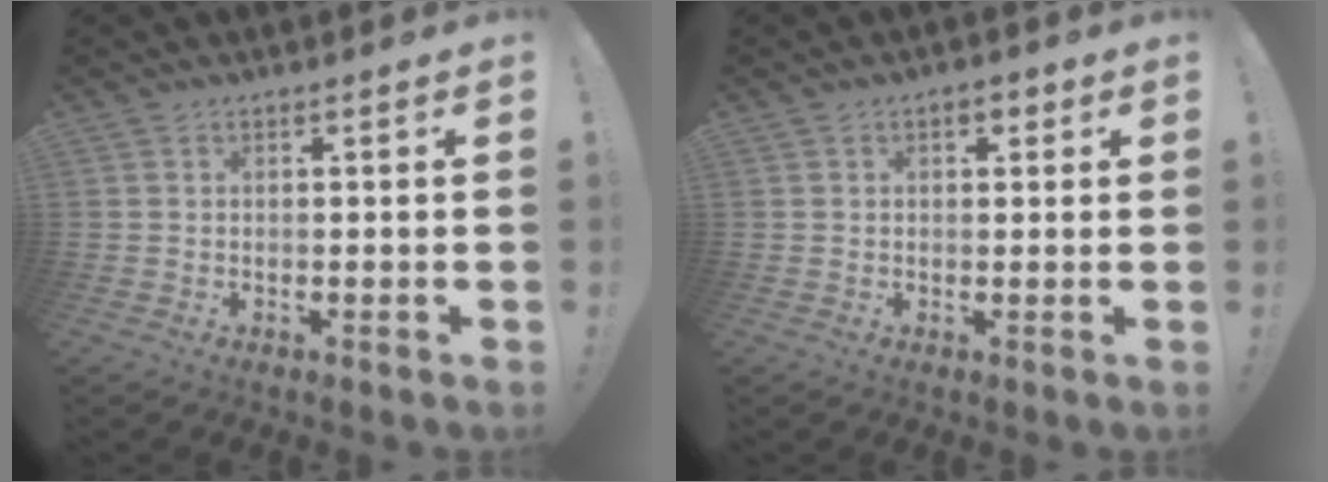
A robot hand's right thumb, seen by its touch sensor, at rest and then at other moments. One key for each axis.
{"total": 2.7, "fx": 0.8, "fy": 1.8, "fz": 1.8, "tx": -0.017, "ty": 0.002, "tz": 0.010}